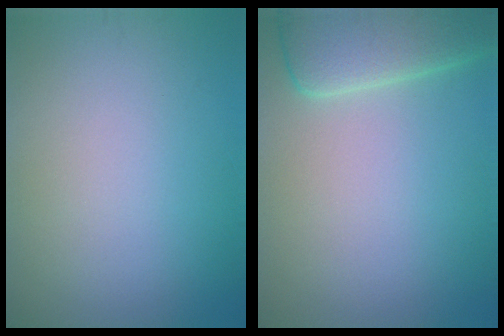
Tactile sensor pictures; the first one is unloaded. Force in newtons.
{"total": 5.6, "press": 5.6, "slide": 0.5}